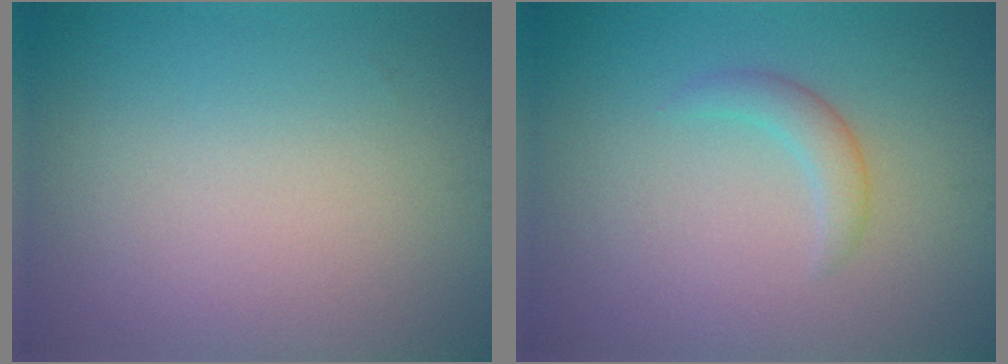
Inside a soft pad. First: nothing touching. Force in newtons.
{"total": 1.7, "press": 1.7, "slide": 0.2}